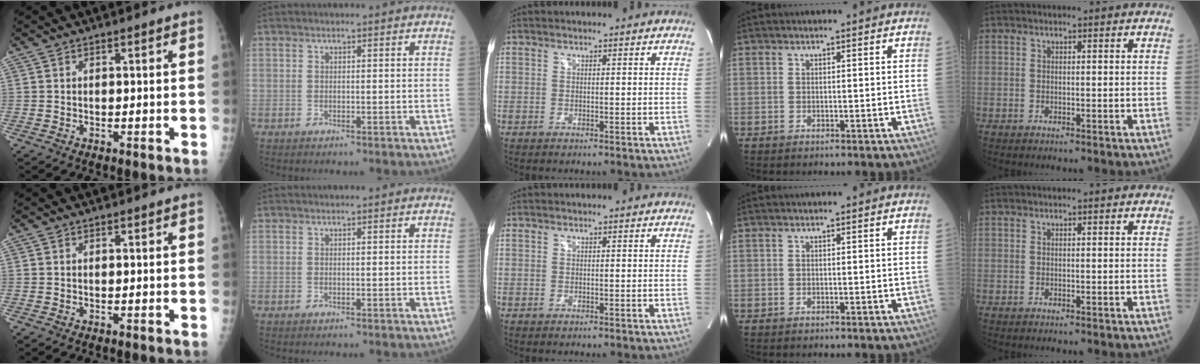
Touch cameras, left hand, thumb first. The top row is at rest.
{}